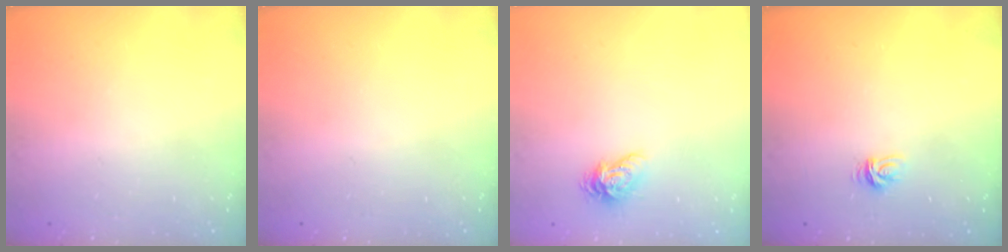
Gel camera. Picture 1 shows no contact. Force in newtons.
{"total": 0.0}
{"total": 5.9, "press": 5.9, "slide": 0.3}
{"total": 3.7, "press": 3.7, "slide": 0.4}